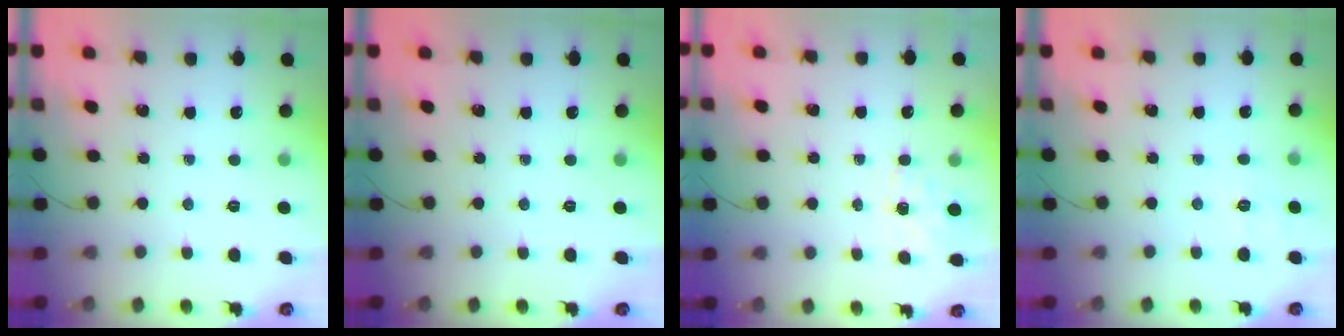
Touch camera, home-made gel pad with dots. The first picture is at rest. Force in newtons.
{"total": 0.0}
{"total": 1.4, "press": 0.8, "slide": 1.1}
{"total": 2.0, "press": 0.8, "slide": 1.9}